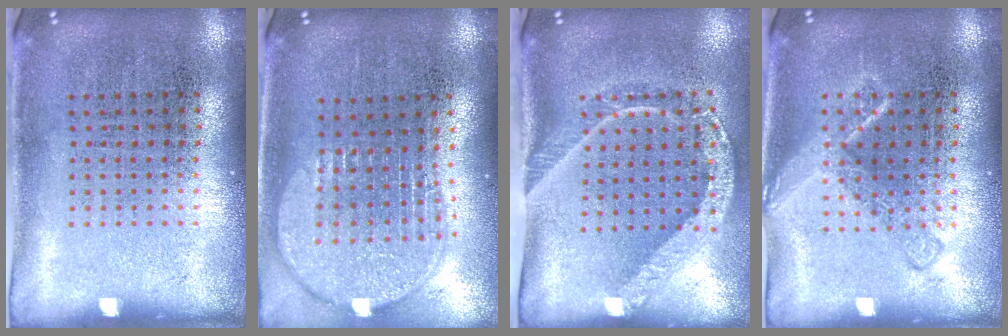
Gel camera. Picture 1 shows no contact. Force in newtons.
{"total": 2.0, "press": 1.7, "slide": 1.1}
{"total": 2.0, "press": 1.4, "slide": 1.4}
{"total": 2.3, "press": 2.3, "slide": 0.5}